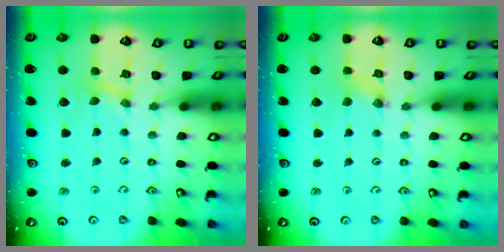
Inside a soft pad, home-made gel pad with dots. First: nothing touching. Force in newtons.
{"total": 0.0}